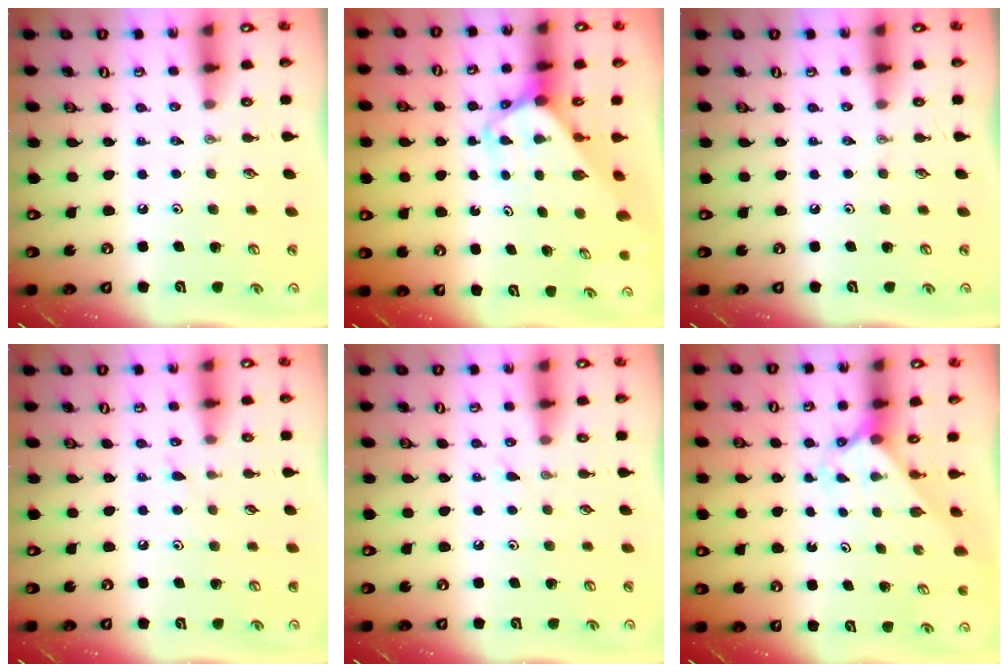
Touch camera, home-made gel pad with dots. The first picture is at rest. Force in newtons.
{"total": 3.0, "press": 3.0, "slide": 0.1}
{"total": 0.0}
{"total": 6.0, "press": 6.0, "slide": 0.6}
{"total": 5.3, "press": 5.2, "slide": 0.5}
{"total": 2.0, "press": 2.0, "slide": 0.2}